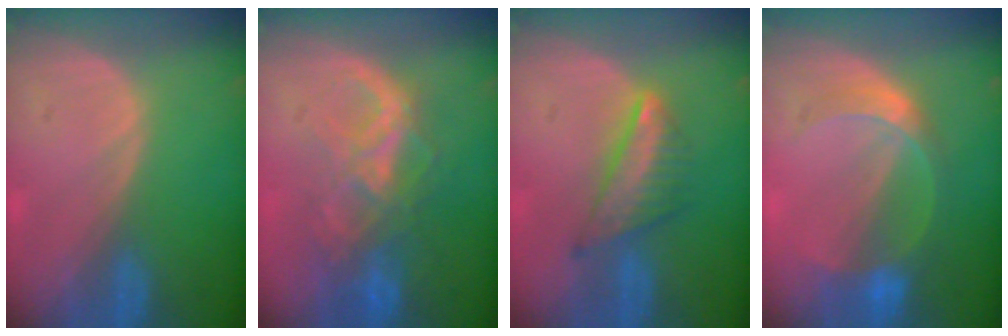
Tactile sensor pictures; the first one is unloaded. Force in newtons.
{"total": 8.9, "press": 7.6, "slide": 4.6}
{"total": 6.9, "press": 6.0, "slide": 3.3}
{"total": 6.3, "press": 5.6, "slide": 3.0}